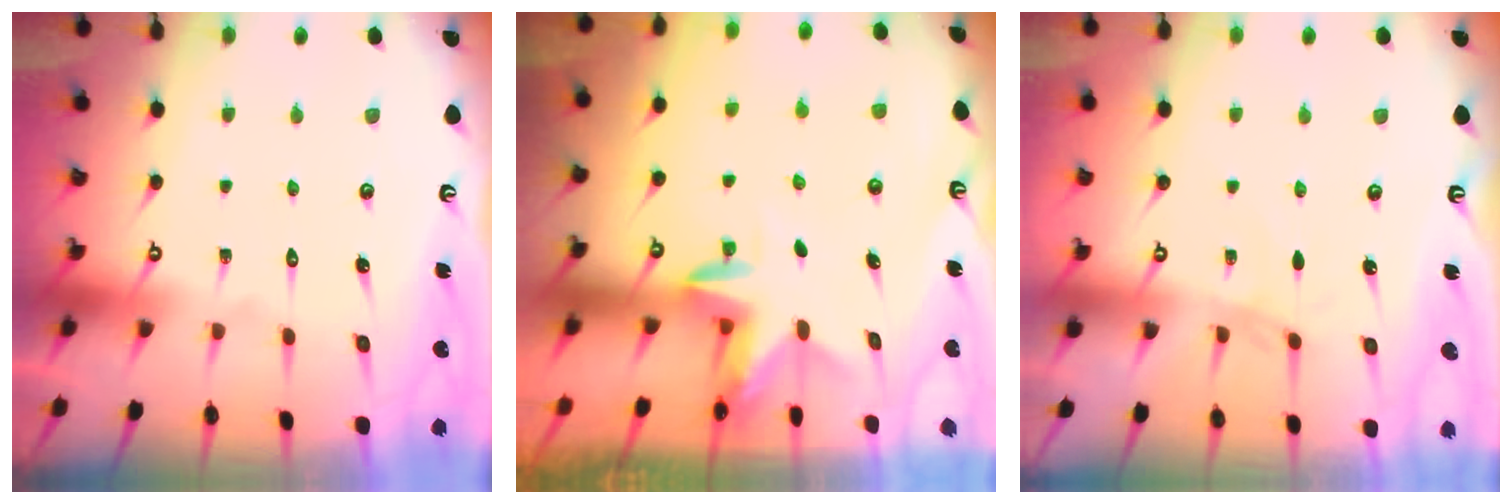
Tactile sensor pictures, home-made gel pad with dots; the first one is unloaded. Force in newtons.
{"total": 3.3, "press": 3.3, "slide": 0.3}
{"total": 2.2, "press": 2.1, "slide": 0.4}